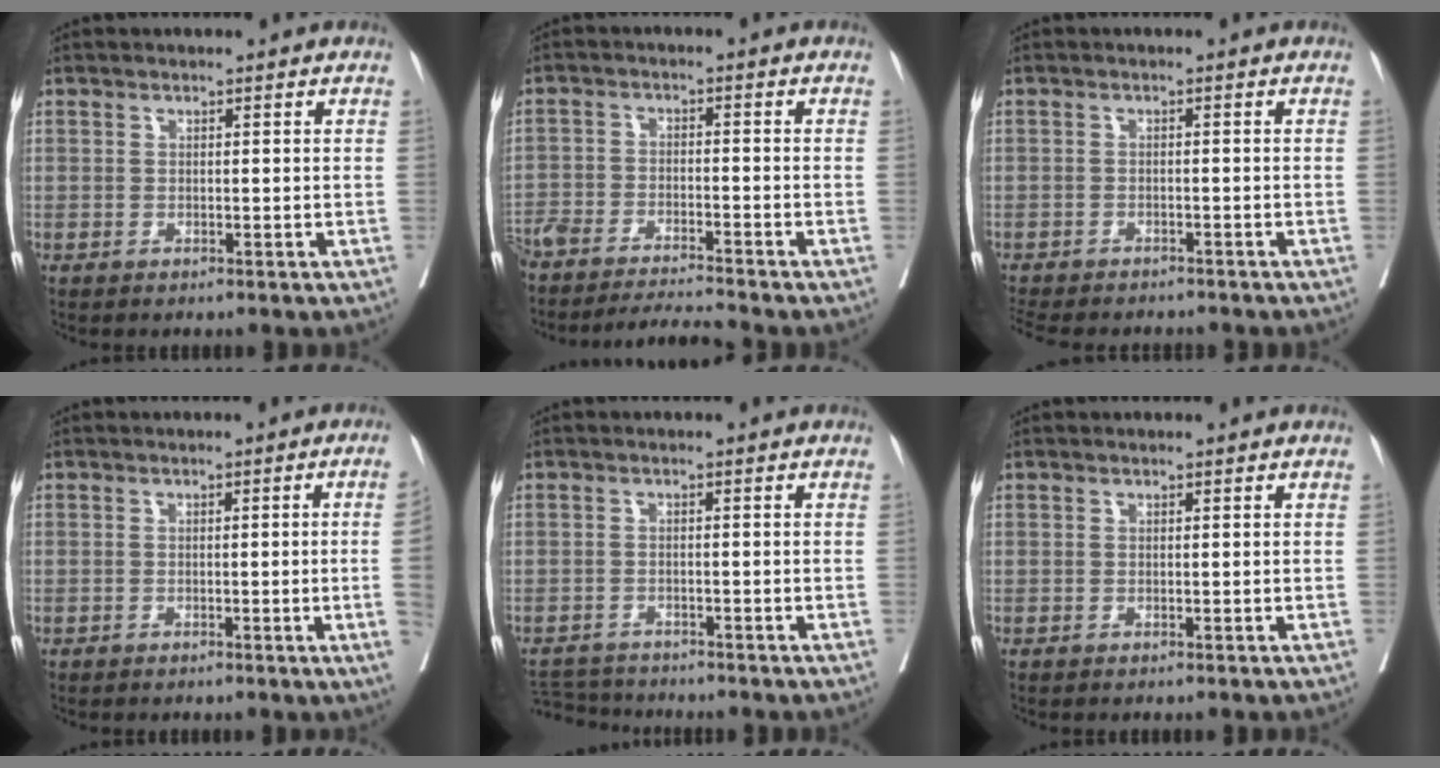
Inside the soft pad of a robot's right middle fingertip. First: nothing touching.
{"total": 10.0, "force": [-9.5, -0.5, 3.1], "torque": [-0.050, 0.004, -0.161]}
{"total": 11.4, "force": [-10.1, 3.1, 4.2], "torque": [-0.083, -0.012, -0.134]}
{"total": 4.2, "force": [-0.7, -1.4, 3.9], "torque": [-0.045, -0.007, -0.009]}
{"total": 4.5, "force": [-4.5, 0.5, 0.0], "torque": [0.004, -0.011, -0.079]}
{"total": 0.0}